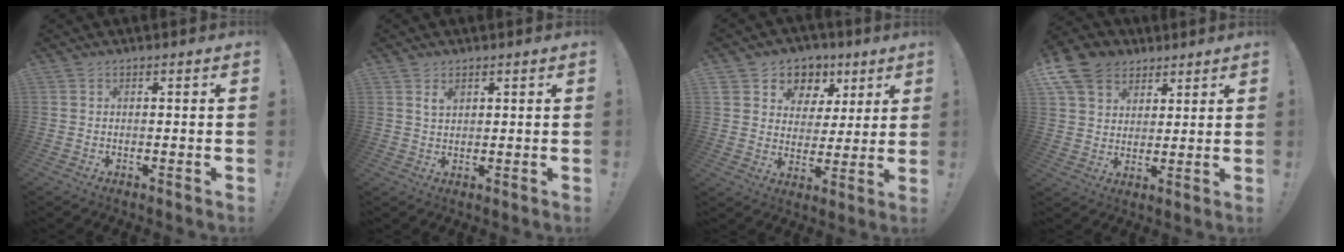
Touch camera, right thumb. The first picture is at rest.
{"total": 2.7, "force": [1.6, 1.5, 1.6], "torque": [-0.019, -0.006, 0.026]}
{"total": 8.5, "force": [3.7, 7.3, 2.1], "torque": [-0.030, -0.021, 0.075]}
{"total": 12.0, "force": [6.7, 8.9, 4.3], "torque": [-0.076, -0.036, 0.137]}